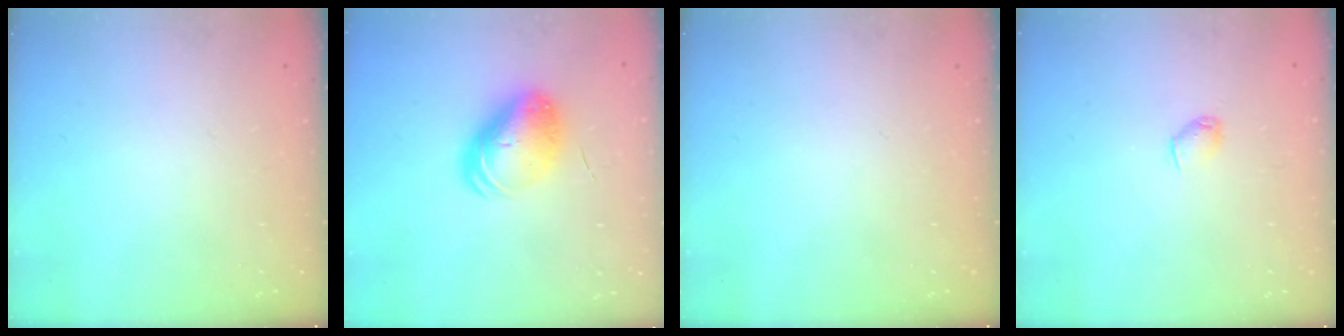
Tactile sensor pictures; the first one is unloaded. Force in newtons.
{"total": 10.9, "press": 10.7, "slide": 2.0}
{"total": 0.0}
{"total": 3.1, "press": 3.0, "slide": 0.7}